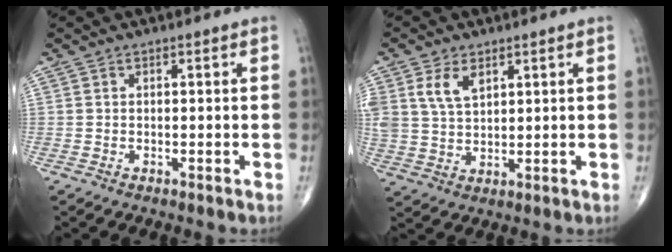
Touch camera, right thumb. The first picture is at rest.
{"total": 6.4, "force": [3.0, 3.7, 4.2], "torque": [-0.075, -0.009, 0.065]}